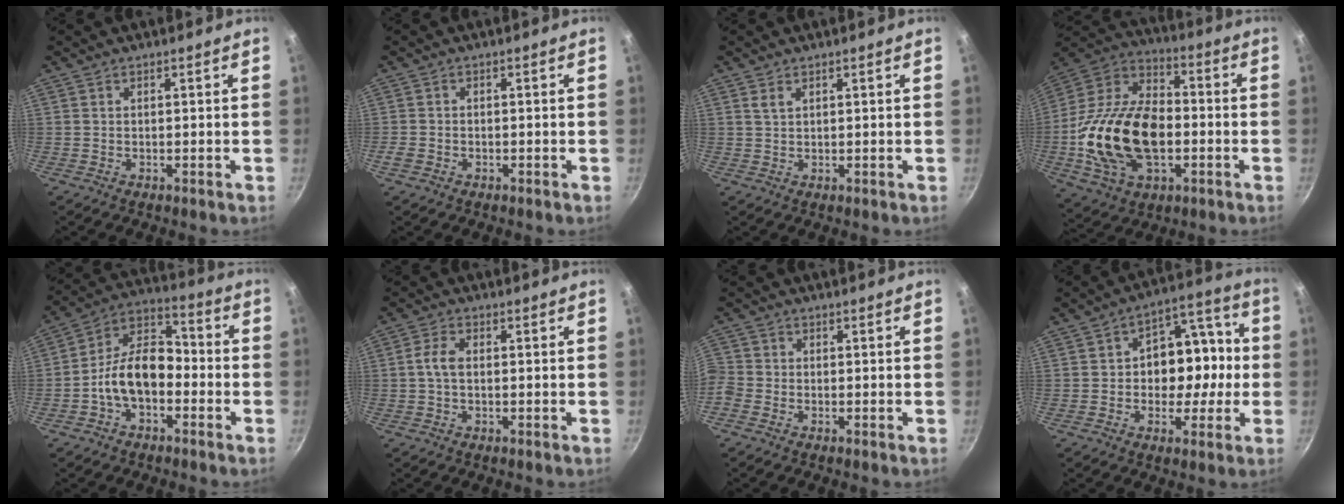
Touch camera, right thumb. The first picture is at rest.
{"total": 2.0, "force": [-0.9, 1.5, 1.0], "torque": [-0.025, 0.004, -0.018]}
{"total": 1.6, "force": [0.9, 0.8, 1.0], "torque": [-0.020, -0.002, 0.020]}
{"total": 24.5, "force": [-3.7, 15.4, 18.7], "torque": [-0.334, 0.037, -0.069]}
{"total": 12.6, "force": [-3.4, 8.0, 9.1], "torque": [-0.127, 0.057, -0.079]}
{"total": 3.8, "force": [0.1, 2.0, 3.2], "torque": [-0.072, 0.012, -0.004]}
{"total": 4.1, "force": [-1.9, 3.3, 1.4], "torque": [-0.037, 0.011, -0.051]}
{"total": 13.5, "force": [-0.9, 10.1, 9.0], "torque": [-0.069, 0.042, -0.020]}